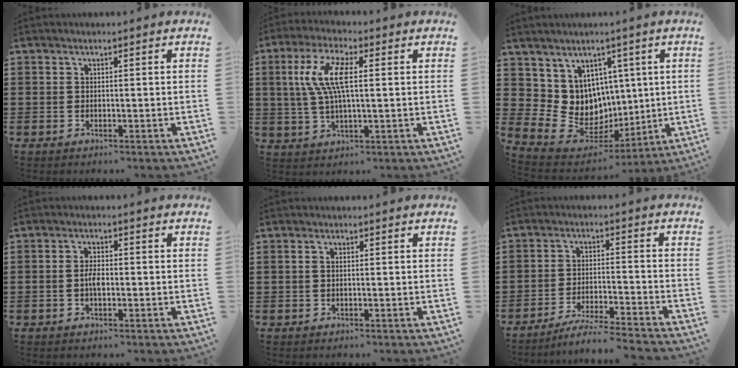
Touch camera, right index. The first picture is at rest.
{"total": 8.5, "force": [1.3, 2.6, 7.9], "torque": [-0.180, 0.001, 0.011]}
{"total": 8.4, "force": [1.2, 8.1, 1.8], "torque": [-0.100, -0.036, 0.034]}
{"total": 2.6, "force": [-0.5, 1.1, 2.3], "torque": [-0.044, 0.004, -0.010]}
{"total": 0.7, "force": [0.0, 0.2, 0.6], "torque": [-0.013, 0.000, 0.000]}
{"total": 4.7, "force": [-4.5, -0.6, 1.4], "torque": [-0.030, -0.012, -0.089]}